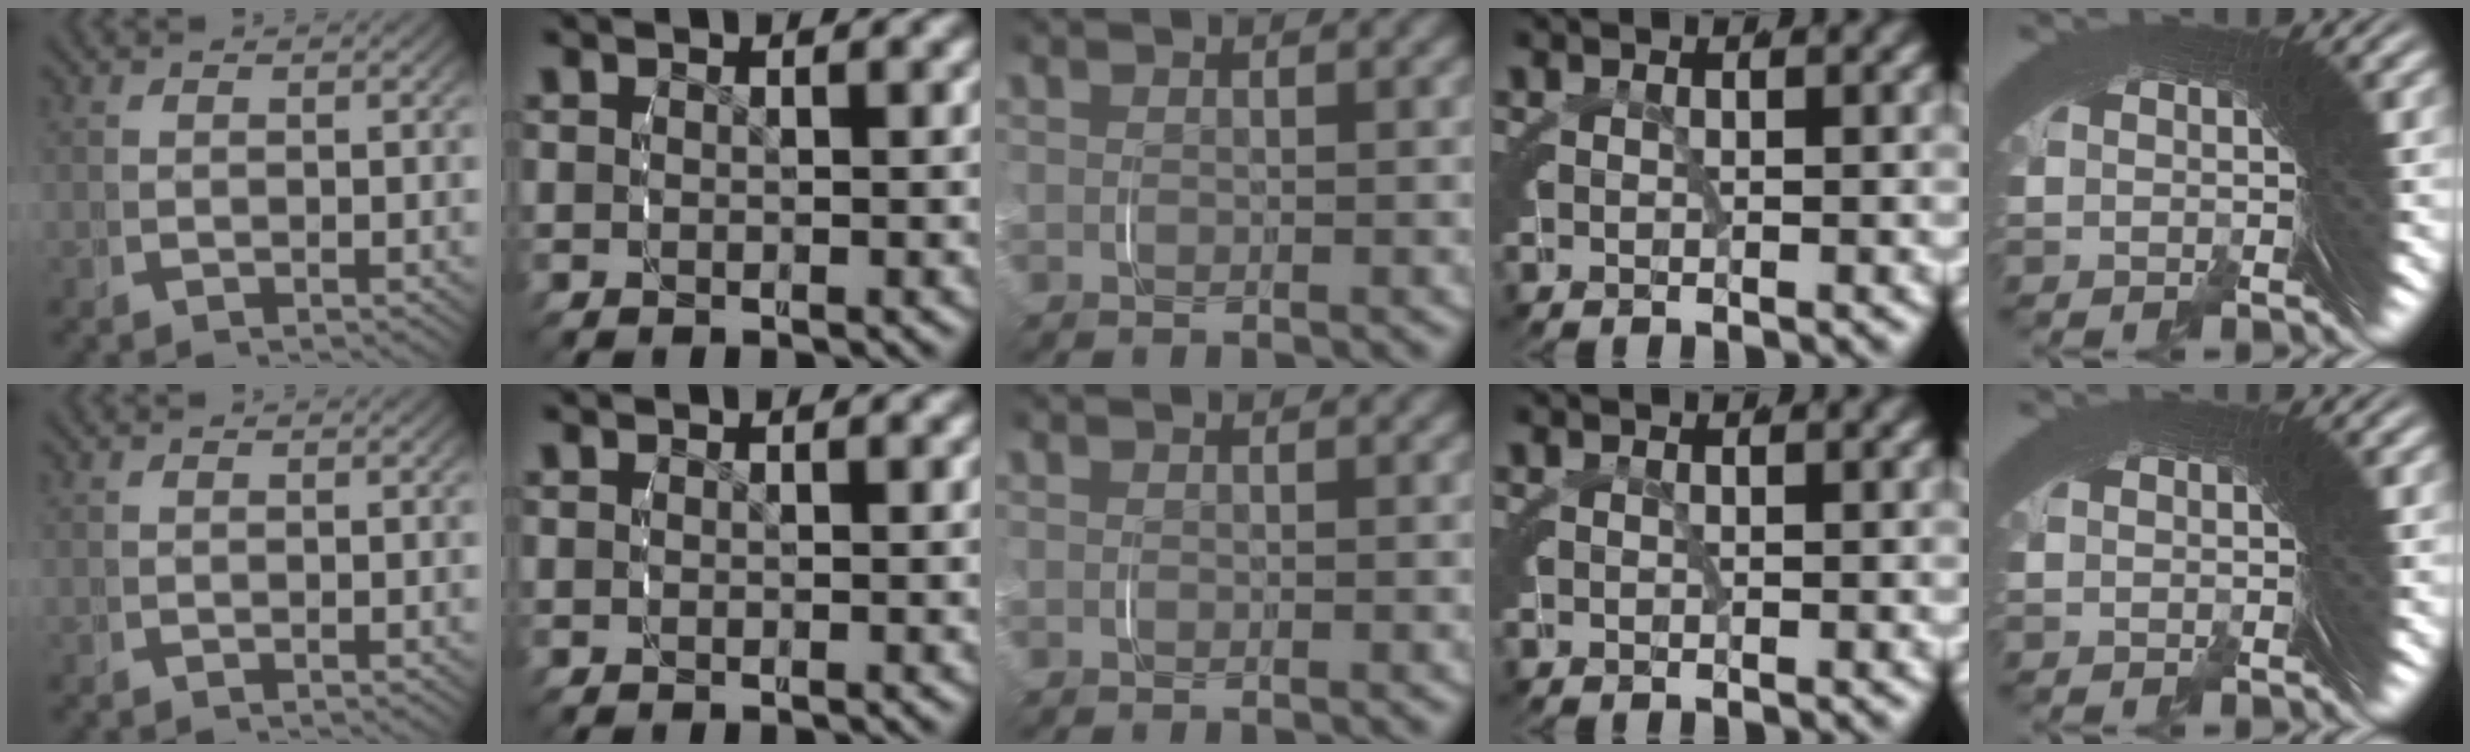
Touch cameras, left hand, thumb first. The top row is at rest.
{}